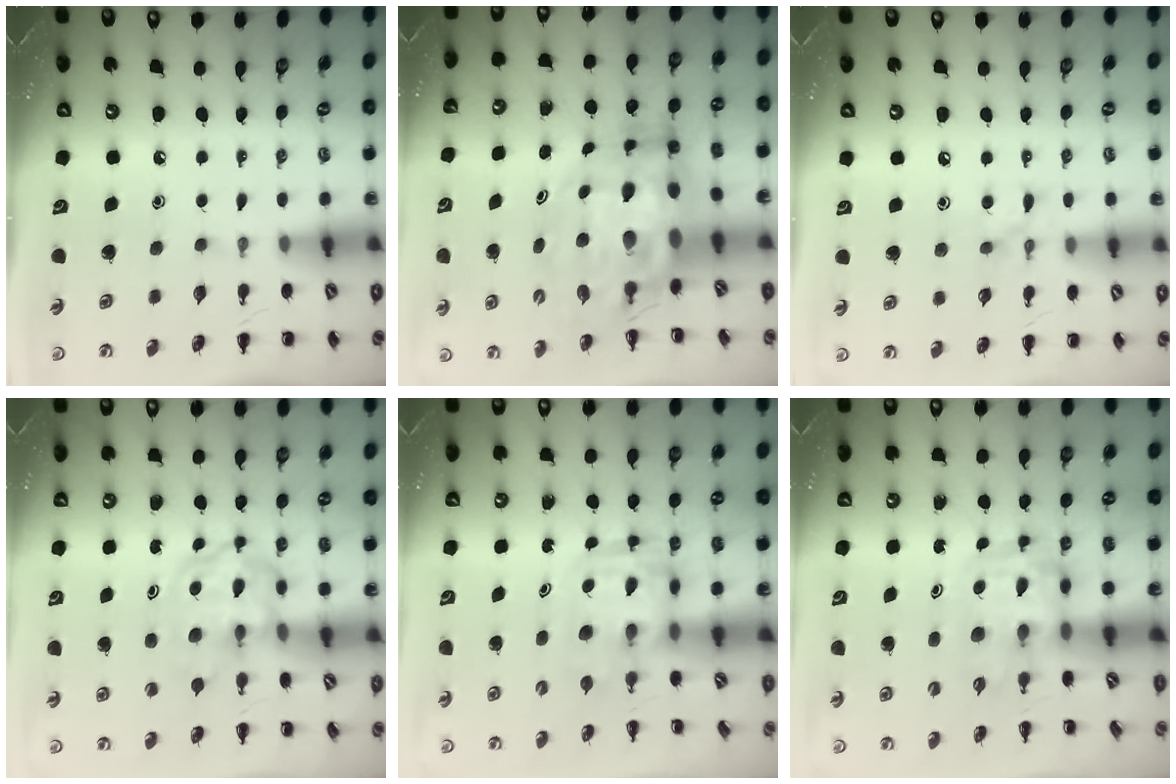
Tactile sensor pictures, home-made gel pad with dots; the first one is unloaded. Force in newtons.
{"total": 14.3, "press": 13.7, "slide": 4.3}
{"total": 6.9, "press": 6.7, "slide": 1.4}
{"total": 3.9, "press": 3.9, "slide": 0.5}
{"total": 3.3, "press": 3.3, "slide": 0.3}
{"total": 3.7, "press": 3.7, "slide": 0.6}